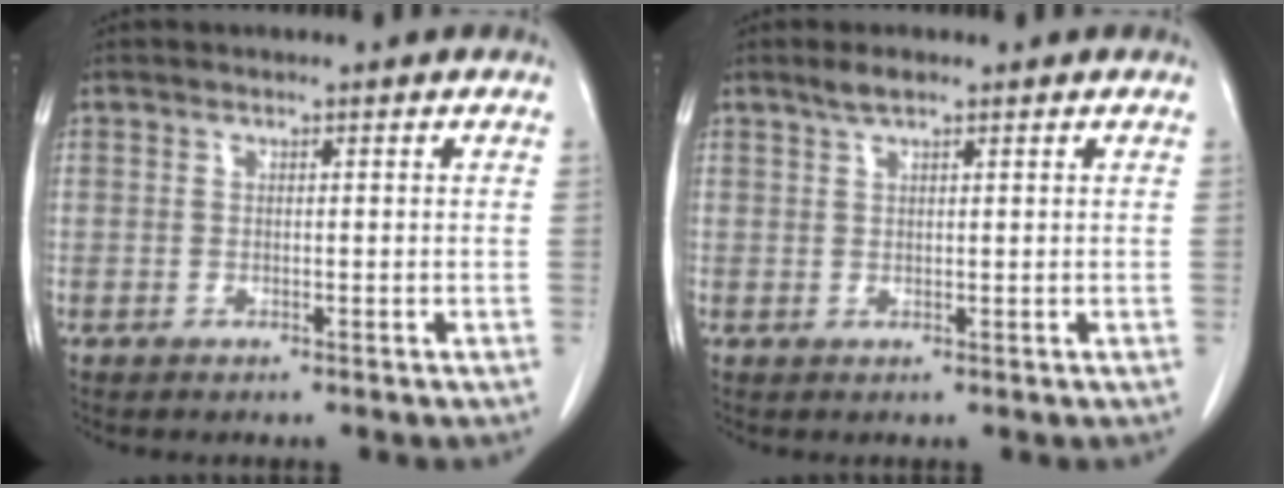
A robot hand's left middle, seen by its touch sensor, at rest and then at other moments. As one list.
[{"total": 2.0, "force": [1.5, 0.4, 1.3], "torque": [-0.029, 0.008, 0.029]}]